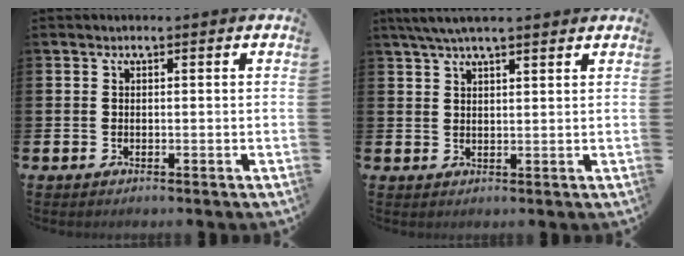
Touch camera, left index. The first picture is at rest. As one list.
[{"total": 4.6, "force": [3.9, 0.7, 2.3], "torque": [-0.052, -0.004, 0.071]}]